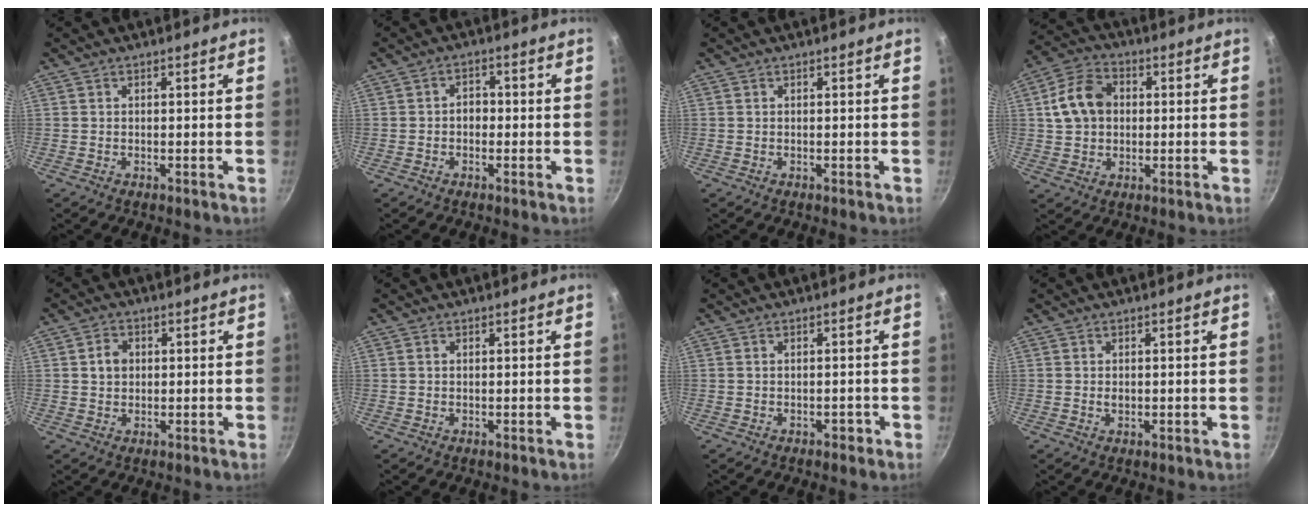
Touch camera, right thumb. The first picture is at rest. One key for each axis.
{"total": 2.9, "fx": -0.6, "fy": 2.2, "fz": 1.7, "tx": -0.006, "ty": 0.012, "tz": -0.013}
{"total": 0.0}
{"total": 10.3, "fx": 1.4, "fy": 7.9, "fz": 6.4, "tx": -0.097, "ty": 0.018, "tz": 0.014}
{"total": 3.5, "fx": 0.5, "fy": 2.9, "fz": 2.0, "tx": -0.020, "ty": 0.007, "tz": 0.008}
{"total": 0.5, "fx": 0.1, "fy": 0.5, "fz": 0.3, "tx": -0.003, "ty": 0.003, "tz": 0.002}
{"total": 1.1, "fx": -0.6, "fy": 0.6, "fz": 0.5, "tx": 0.002, "ty": 0.012, "tz": -0.001}
{"total": 1.2, "fx": 0.0, "fy": 0.8, "fz": 0.9, "tx": -0.013, "ty": -0.001, "tz": 0.000}